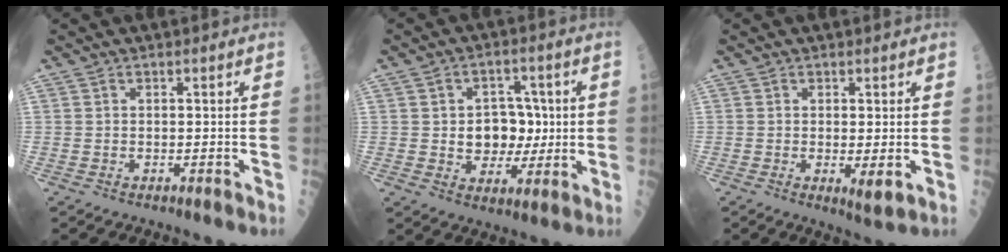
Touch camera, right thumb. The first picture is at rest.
{"total": 8.8, "force": [0.6, 6.8, 5.6], "torque": [-0.032, 0.006, 0.016]}
{"total": 2.8, "force": [-0.2, 0.6, 2.7], "torque": [-0.043, -0.010, -0.003]}